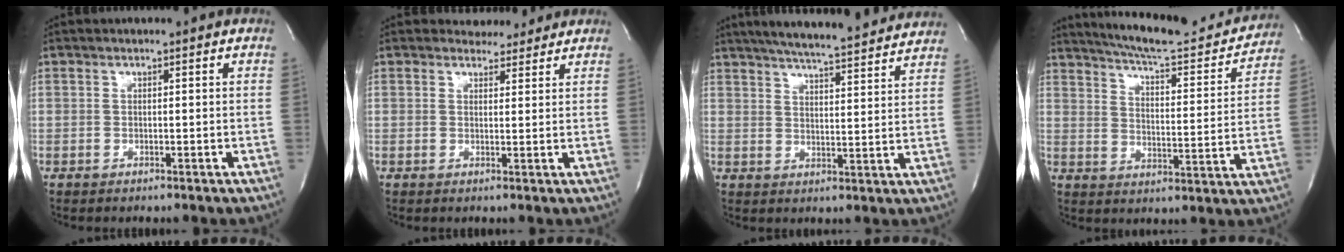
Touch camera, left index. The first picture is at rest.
{"total": 3.0, "force": [2.7, 1.2, -0.1], "torque": [-0.002, 0.001, 0.035]}
{"total": 19.5, "force": [17.6, 1.8, 8.3], "torque": [-0.136, 0.012, 0.234]}
{"total": 20.3, "force": [18.7, 2.9, 7.5], "torque": [-0.114, -0.026, 0.248]}